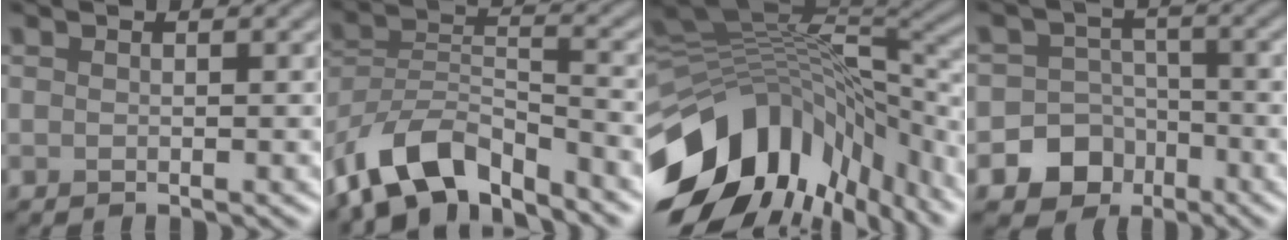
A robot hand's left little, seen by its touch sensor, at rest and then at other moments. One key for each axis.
{"total": 8.8, "fx": -6.7, "fy": 3.4, "fz": 4.6, "tx": -0.078, "ty": -0.006, "tz": -0.134}
{"total": 15.0, "fx": -6.5, "fy": 8.9, "fz": 10.3, "tx": -0.193, "ty": -0.002, "tz": -0.102}
{"total": 7.9, "fx": -4.0, "fy": 6.7, "fz": 1.4, "tx": 0.002, "ty": -0.020, "tz": -0.087}